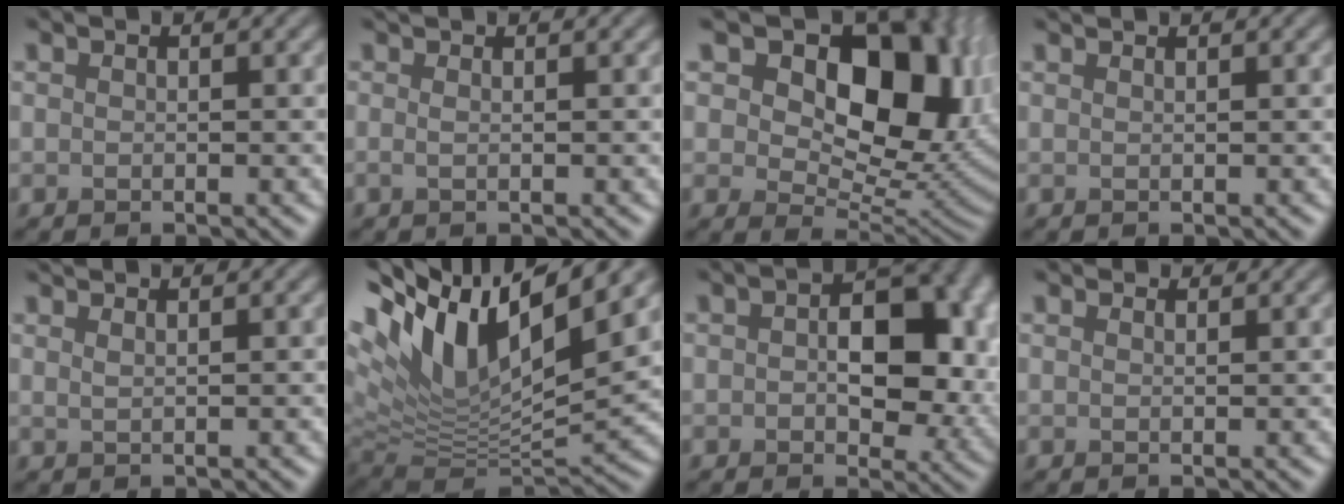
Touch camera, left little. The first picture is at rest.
{"total": 0.7, "force": [0.4, -0.1, 0.6], "torque": [-0.015, -0.001, 0.005]}
{"total": 15.9, "force": [5.0, 10.0, 11.3], "torque": [-0.146, 0.016, 0.077]}
{"total": 0.7, "force": [0.6, -0.3, 0.1], "torque": [-0.003, 0.003, 0.011]}
{"total": 1.0, "force": [0.9, -0.1, 0.4], "torque": [-0.013, 0.002, 0.016]}
{"total": 13.9, "force": [6.0, 5.7, 11.2], "torque": [-0.224, 0.019, 0.104]}
{"total": 10.2, "force": [0.7, 6.2, 8.1], "torque": [-0.103, 0.003, 0.004]}
{"total": 1.3, "force": [1.2, 0.4, 0.3], "torque": [-0.012, 0.002, 0.018]}